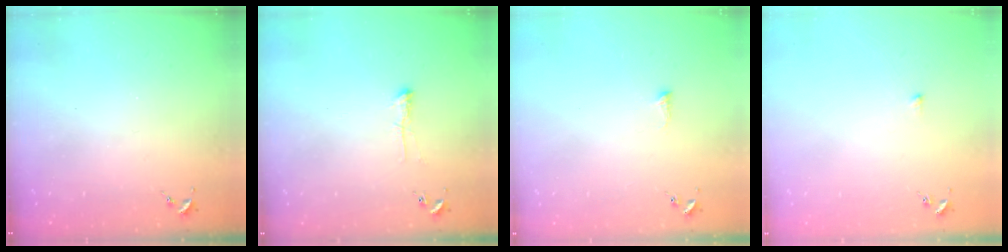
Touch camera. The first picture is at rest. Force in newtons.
{"total": 3.9, "press": 3.9, "slide": 0.5}
{"total": 5.2, "press": 5.1, "slide": 0.8}
{"total": 2.7, "press": 2.7, "slide": 0.6}